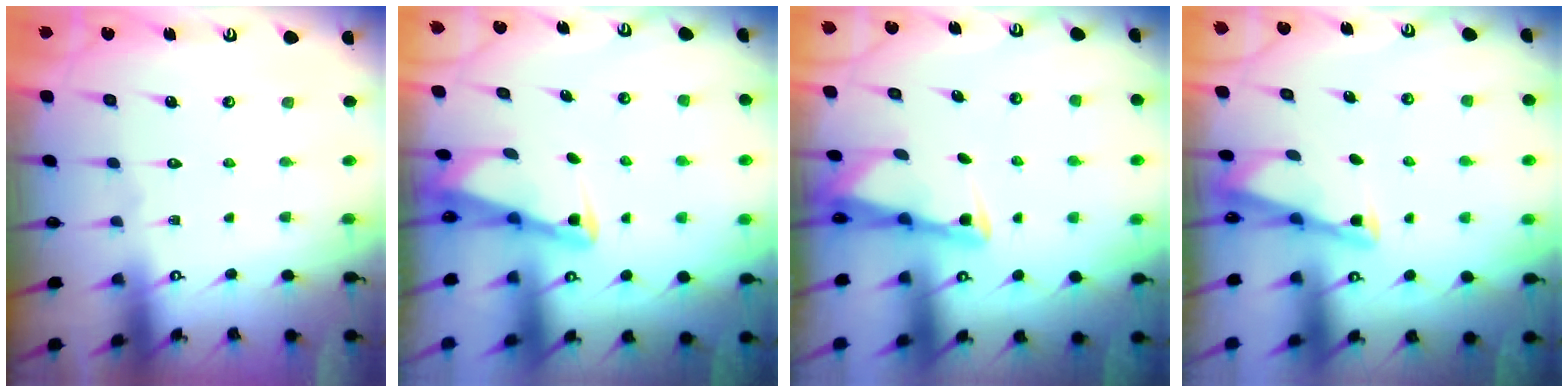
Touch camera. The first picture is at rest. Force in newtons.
{"total": 2.9, "press": 2.9, "slide": 0.4}
{"total": 3.1, "press": 3.0, "slide": 0.3}
{"total": 2.8, "press": 2.8, "slide": 0.3}